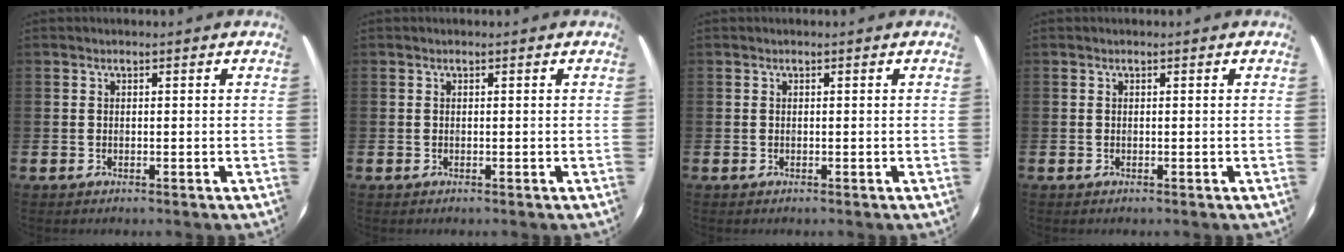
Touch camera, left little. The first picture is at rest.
{"total": 0.0}
{"total": 0.0}
{"total": 0.0}